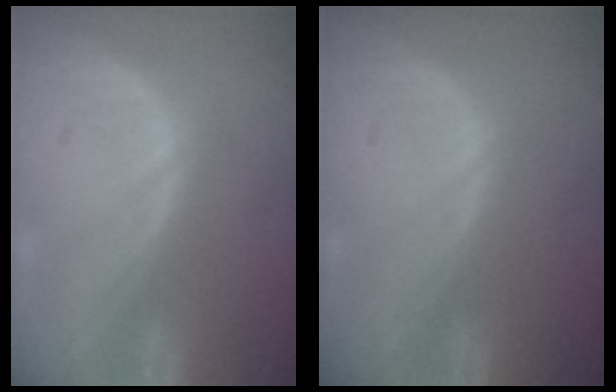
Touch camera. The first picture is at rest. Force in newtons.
{"total": 0.0}